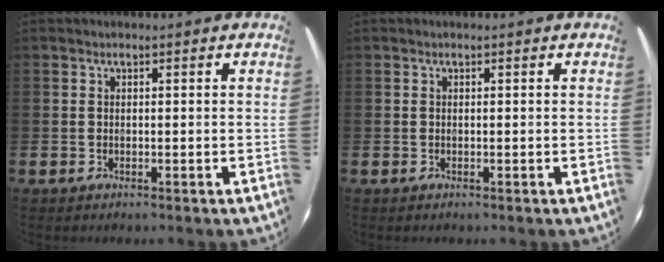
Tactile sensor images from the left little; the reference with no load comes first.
{"total": 0.0}